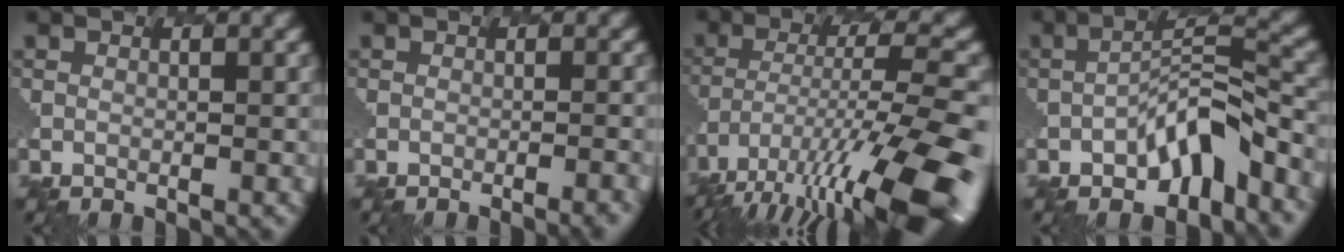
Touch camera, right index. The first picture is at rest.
{"total": 3.2, "force": [-2.3, 0.8, 2.2], "torque": [-0.018, 0.007, -0.018]}
{"total": 14.0, "force": [-8.5, 3.0, 10.7], "torque": [-0.211, -0.001, -0.131]}
{"total": 5.8, "force": [-3.0, 1.9, 4.6], "torque": [-0.090, 0.005, -0.050]}